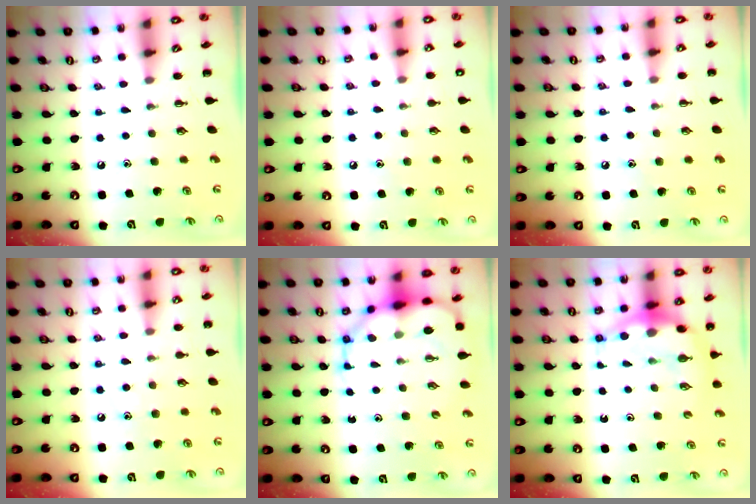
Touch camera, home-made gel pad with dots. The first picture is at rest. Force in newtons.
{"total": 6.4, "press": 6.2, "slide": 1.7}
{"total": 6.7, "press": 6.5, "slide": 1.9}
{"total": 6.5, "press": 6.3, "slide": 1.2}
{"total": 11.6, "press": 11.1, "slide": 3.4}
{"total": 7.2, "press": 7.2, "slide": 1.1}